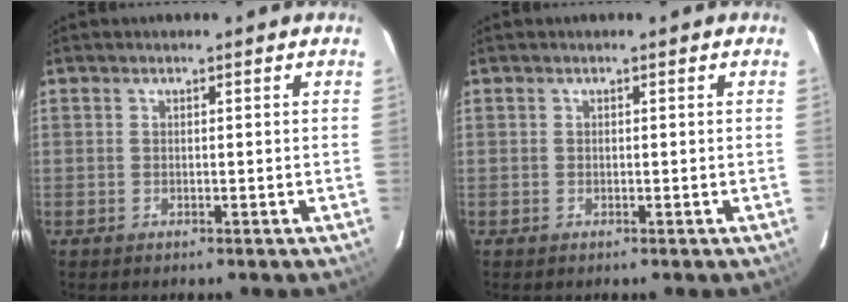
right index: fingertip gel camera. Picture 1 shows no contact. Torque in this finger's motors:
{"motor_torque": [0.14, 0.16, 0.00, 0.01]}